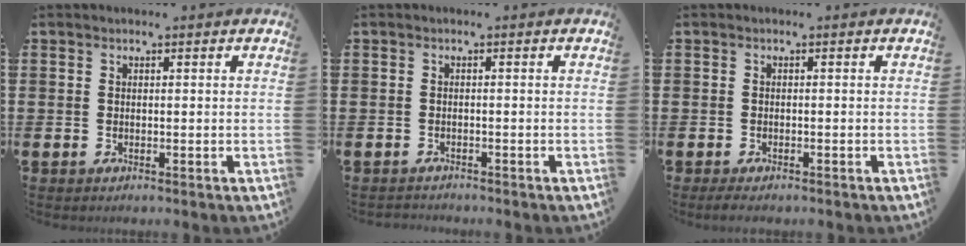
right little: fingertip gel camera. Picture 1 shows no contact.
{"total": 0.6, "force": [-0.6, 0.1, -0.1], "torque": [0.001, -0.002, -0.013]}
{"total": 0.9, "force": [-0.6, 0.3, 0.6], "torque": [-0.013, -0.001, -0.012]}